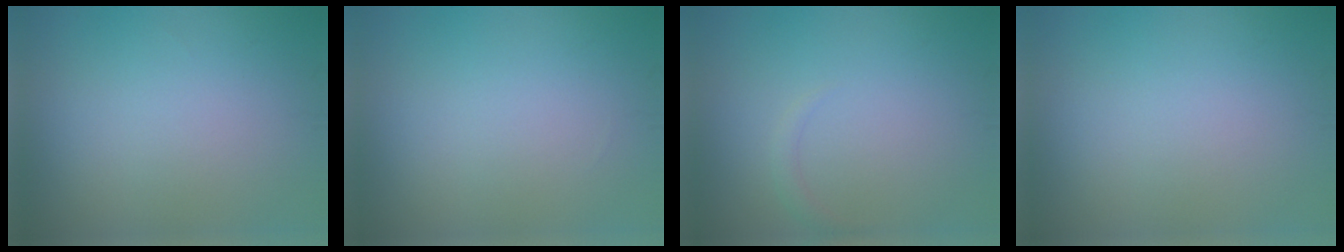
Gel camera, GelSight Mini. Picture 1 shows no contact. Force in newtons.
{"total": 0.0}
{"total": 0.8, "press": 0.8, "slide": 0.1}
{"total": 0.0}